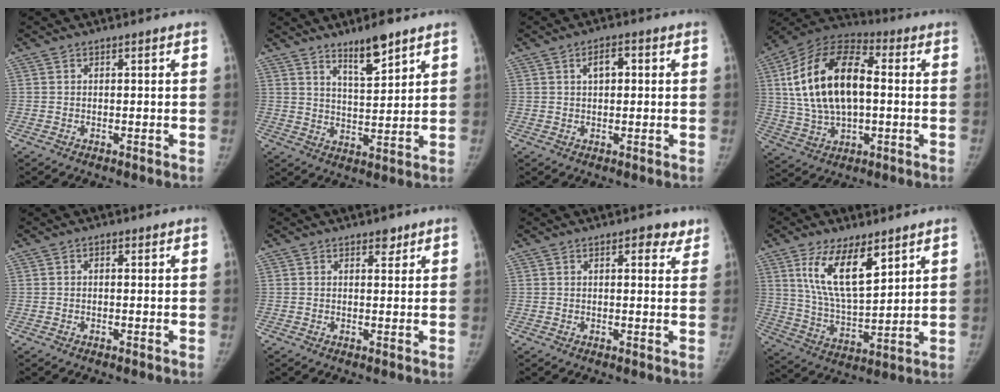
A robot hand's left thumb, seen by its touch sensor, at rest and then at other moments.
{"total": 7.7, "force": [5.6, 1.9, 5.0], "torque": [-0.071, -0.041, 0.096]}
{"total": 3.7, "force": [1.0, 2.1, 3.0], "torque": [-0.042, 0.008, 0.013]}
{"total": 20.5, "force": [2.1, 11.4, 16.9], "torque": [-0.309, 0.021, 0.033]}
{"total": 0.7, "force": [0.1, 0.6, 0.4], "torque": [0.000, 0.002, -0.004]}
{"total": 2.1, "force": [1.5, 1.2, 0.9], "torque": [0.002, -0.007, 0.018]}
{"total": 4.2, "force": [2.5, 2.1, 2.6], "torque": [-0.006, -0.008, 0.025]}
{"total": 13.9, "force": [7.2, 5.7, 10.4], "torque": [-0.164, -0.040, 0.147]}